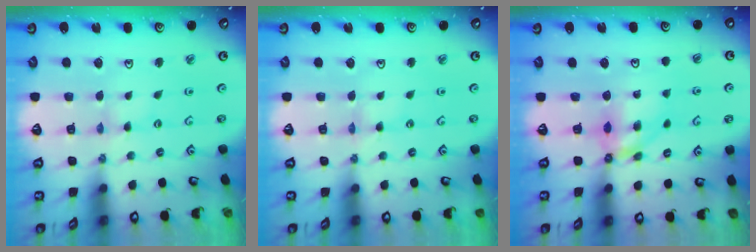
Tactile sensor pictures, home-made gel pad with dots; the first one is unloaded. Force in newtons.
{"total": 1.2, "press": 1.2, "slide": 0.3}
{"total": 7.2, "press": 7.2, "slide": 0.2}